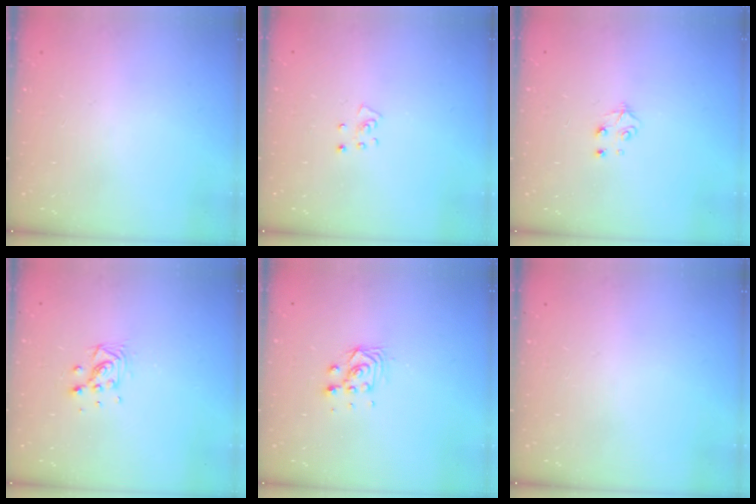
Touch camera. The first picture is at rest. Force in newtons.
{"total": 3.9, "press": 3.9, "slide": 0.3}
{"total": 4.5, "press": 4.5, "slide": 0.4}
{"total": 7.7, "press": 7.3, "slide": 2.4}
{"total": 7.3, "press": 7.3, "slide": 0.4}
{"total": 0.0}